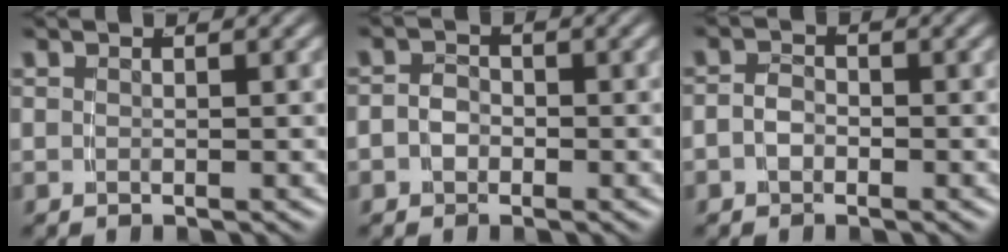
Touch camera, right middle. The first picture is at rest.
{"total": 2.4, "force": [-1.0, 2.0, 0.9], "torque": [-0.029, -0.014, -0.014]}
{"total": 2.0, "force": [-1.0, 1.5, 1.0], "torque": [-0.031, -0.014, -0.014]}